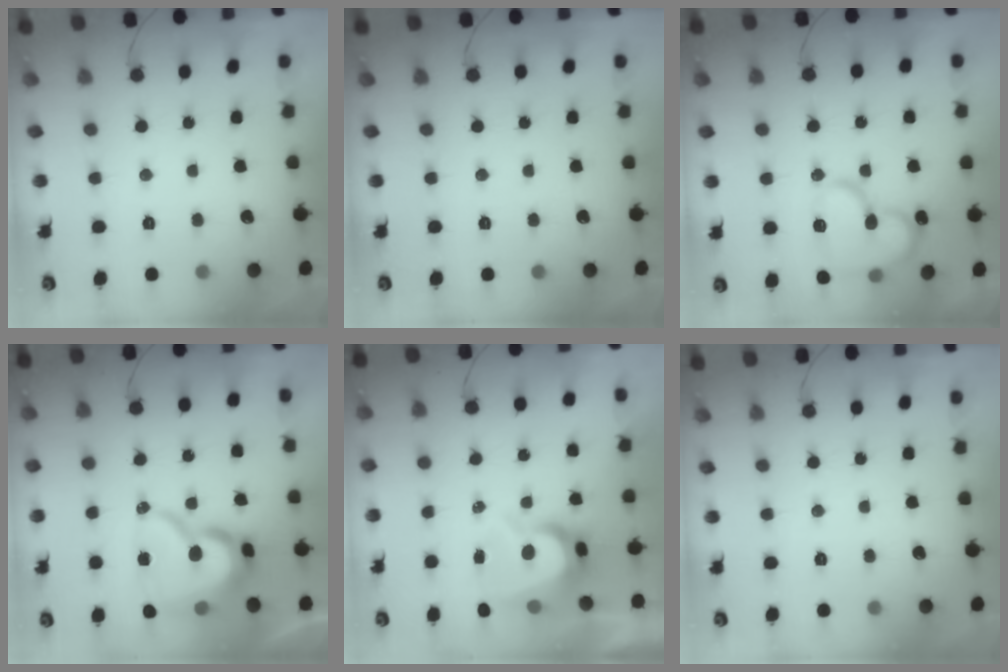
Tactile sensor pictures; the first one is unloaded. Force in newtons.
{"total": 0.0}
{"total": 16.0, "press": 15.9, "slide": 1.8}
{"total": 16.5, "press": 16.5, "slide": 1.3}
{"total": 7.6, "press": 7.6, "slide": 0.8}
{"total": 0.0}